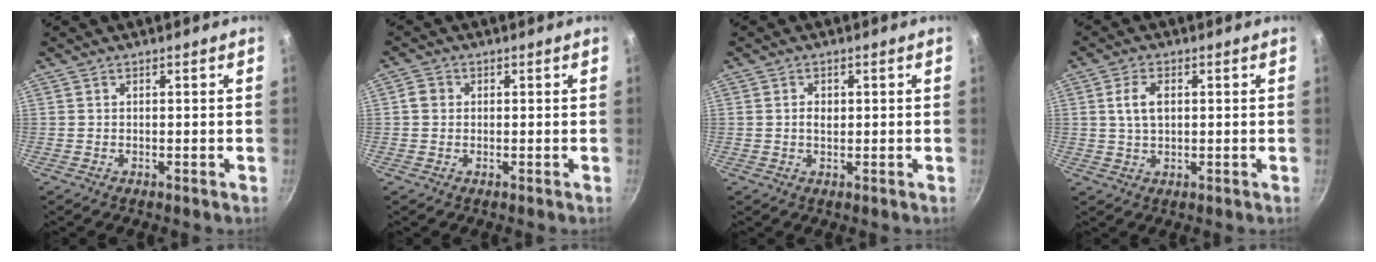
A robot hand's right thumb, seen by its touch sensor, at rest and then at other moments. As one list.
[{"total": 2.4, "force": [0.2, 2.1, 1.0], "torque": [-0.011, 0.006, 0.000]}, {"total": 1.8, "force": [0.2, 1.3, 1.3], "torque": [-0.017, -0.001, 0.003]}, {"total": 4.8, "force": [1.0, 2.8, 3.8], "torque": [-0.075, 0.000, 0.018]}]